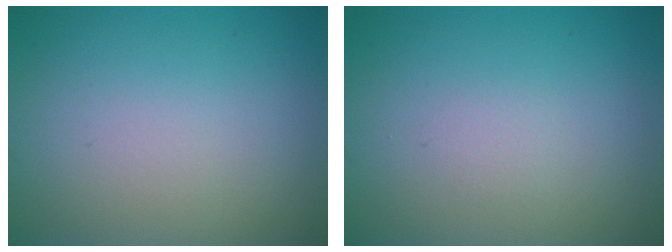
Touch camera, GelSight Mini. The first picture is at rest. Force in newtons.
{"total": 0.6, "press": 0.6, "slide": 0.1}